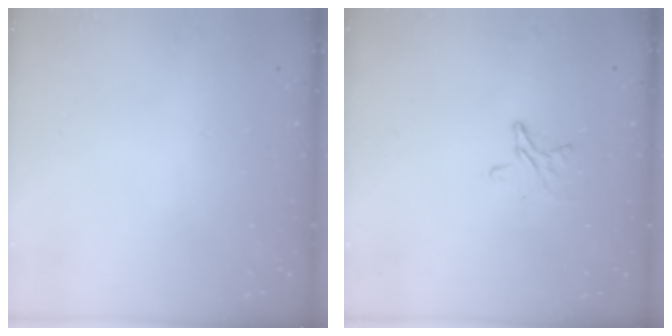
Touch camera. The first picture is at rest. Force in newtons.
{"total": 4.9, "press": 4.9, "slide": 0.3}